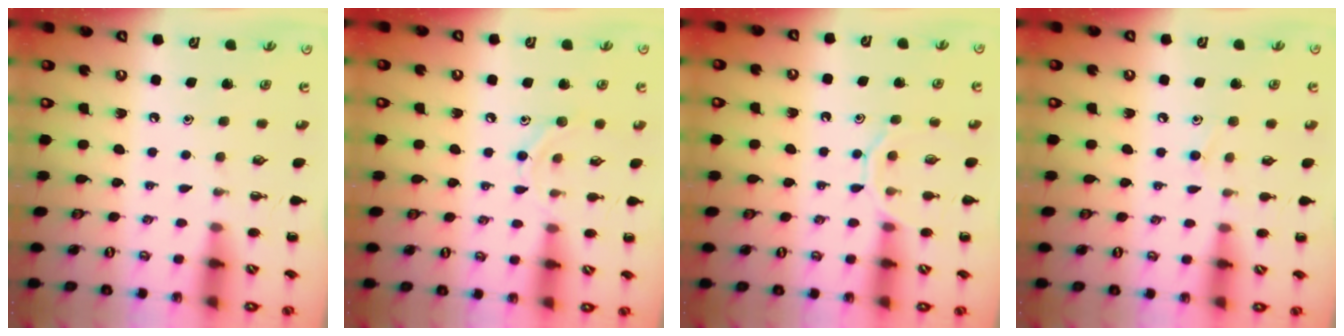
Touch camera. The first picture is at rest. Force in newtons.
{"total": 7.0, "press": 6.9, "slide": 1.2}
{"total": 9.3, "press": 9.2, "slide": 1.4}
{"total": 7.1, "press": 6.7, "slide": 2.3}